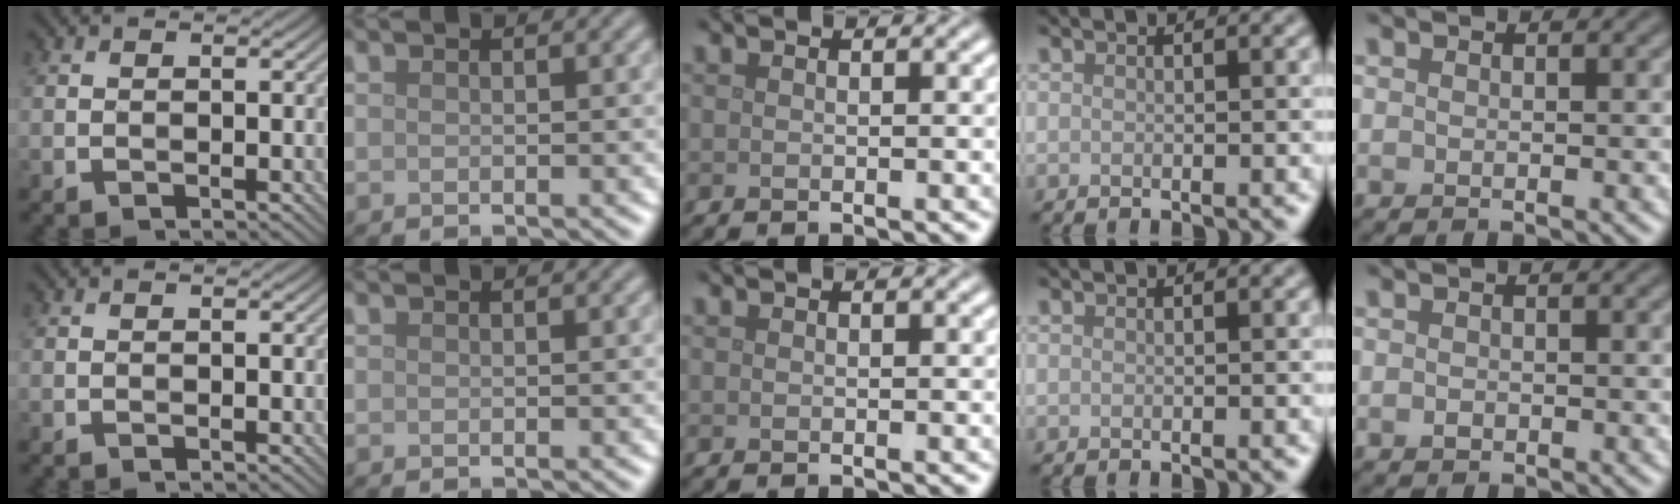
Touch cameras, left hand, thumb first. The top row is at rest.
{"little": {"total": 0.7, "force": [-0.3, 0.6, 0.3], "torque": [-0.005, -0.002, -0.008]}}